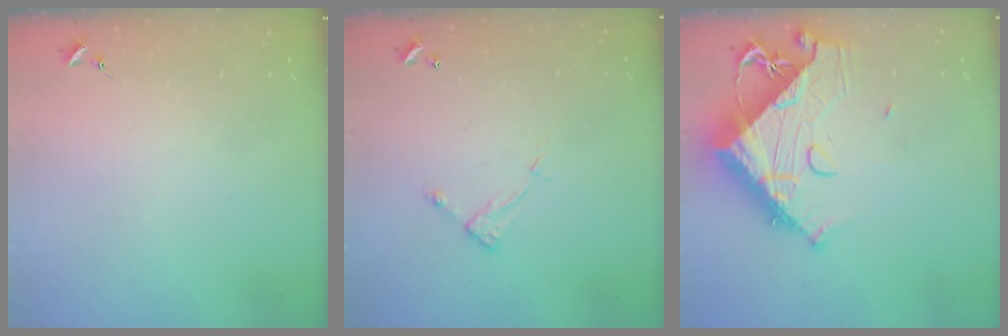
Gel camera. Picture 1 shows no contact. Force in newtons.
{"total": 4.9, "press": 4.8, "slide": 0.3}
{"total": 20.0, "press": 19.9, "slide": 2.3}